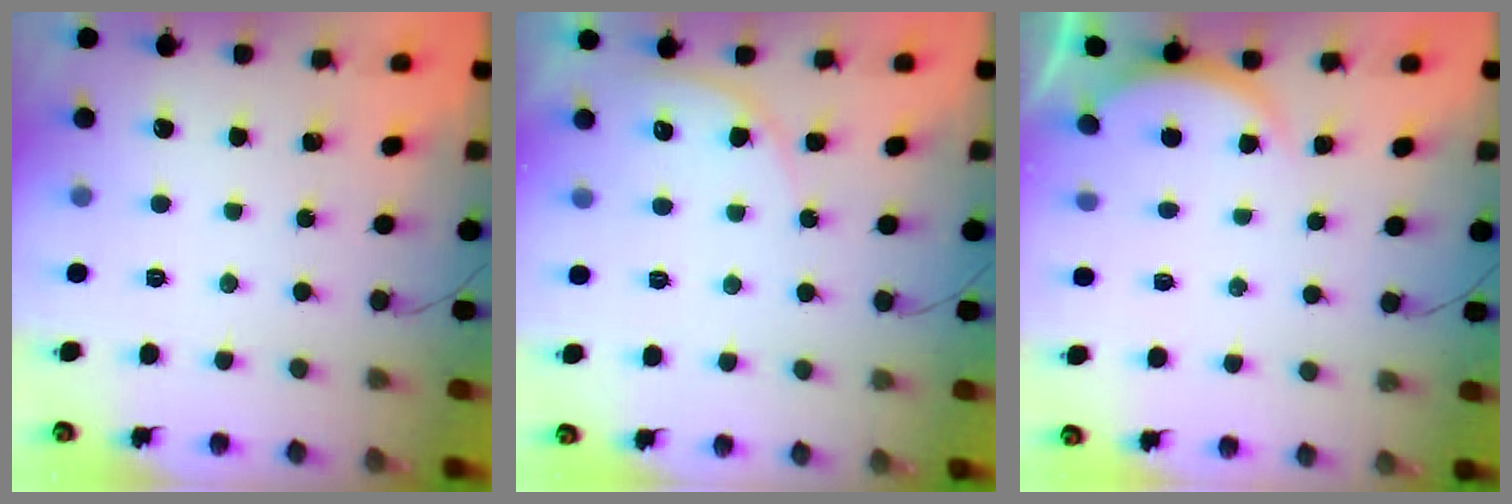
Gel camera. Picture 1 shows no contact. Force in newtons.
{"total": 4.9, "press": 4.9, "slide": 0.4}
{"total": 1.9, "press": 1.9, "slide": 0.5}